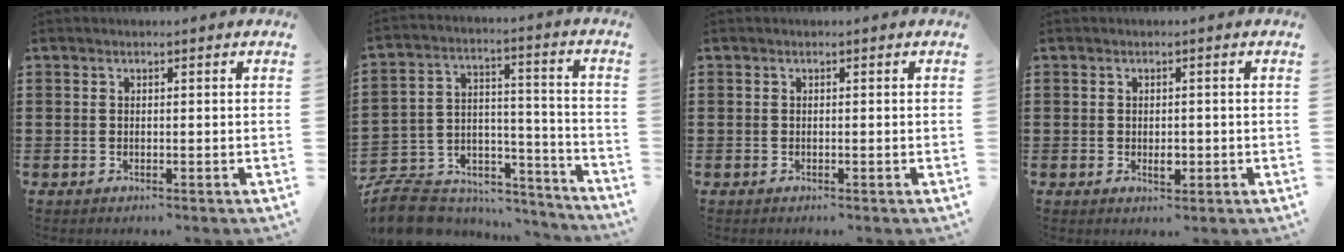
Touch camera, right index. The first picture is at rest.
{"total": 8.5, "force": [-7.4, 3.5, 2.0], "torque": [-0.050, 0.009, -0.145]}
{"total": 0.0}
{"total": 2.1, "force": [-0.4, 1.0, 1.8], "torque": [-0.034, 0.002, -0.007]}